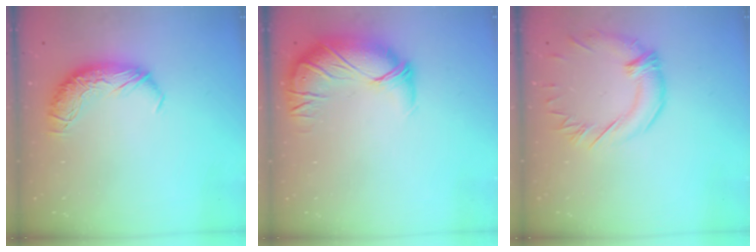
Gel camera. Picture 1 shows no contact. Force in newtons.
{"total": 2.8, "press": 0.1, "slide": 2.8}
{"total": 2.1, "press": 1.3, "slide": 1.6}